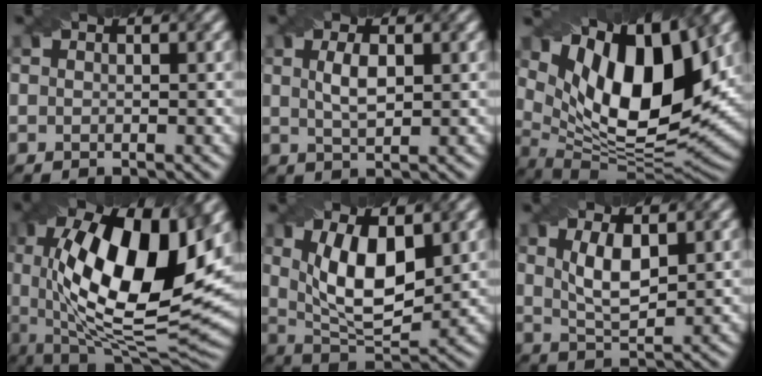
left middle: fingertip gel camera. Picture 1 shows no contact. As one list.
[{"total": 2.4, "force": [0.6, 0.9, 2.1], "torque": [-0.046, 0.001, 0.014]}, {"total": 14.5, "force": [5.5, 6.5, 11.6], "torque": [-0.191, 0.004, 0.094]}, {"total": 16.1, "force": [3.2, 6.4, 14.4], "torque": [-0.237, -0.007, 0.047]}, {"total": 7.8, "force": [1.8, 3.4, 6.7], "torque": [-0.129, -0.003, 0.034]}, {"total": 3.8, "force": [1.2, 1.4, 3.3], "torque": [-0.072, -0.002, 0.026]}]